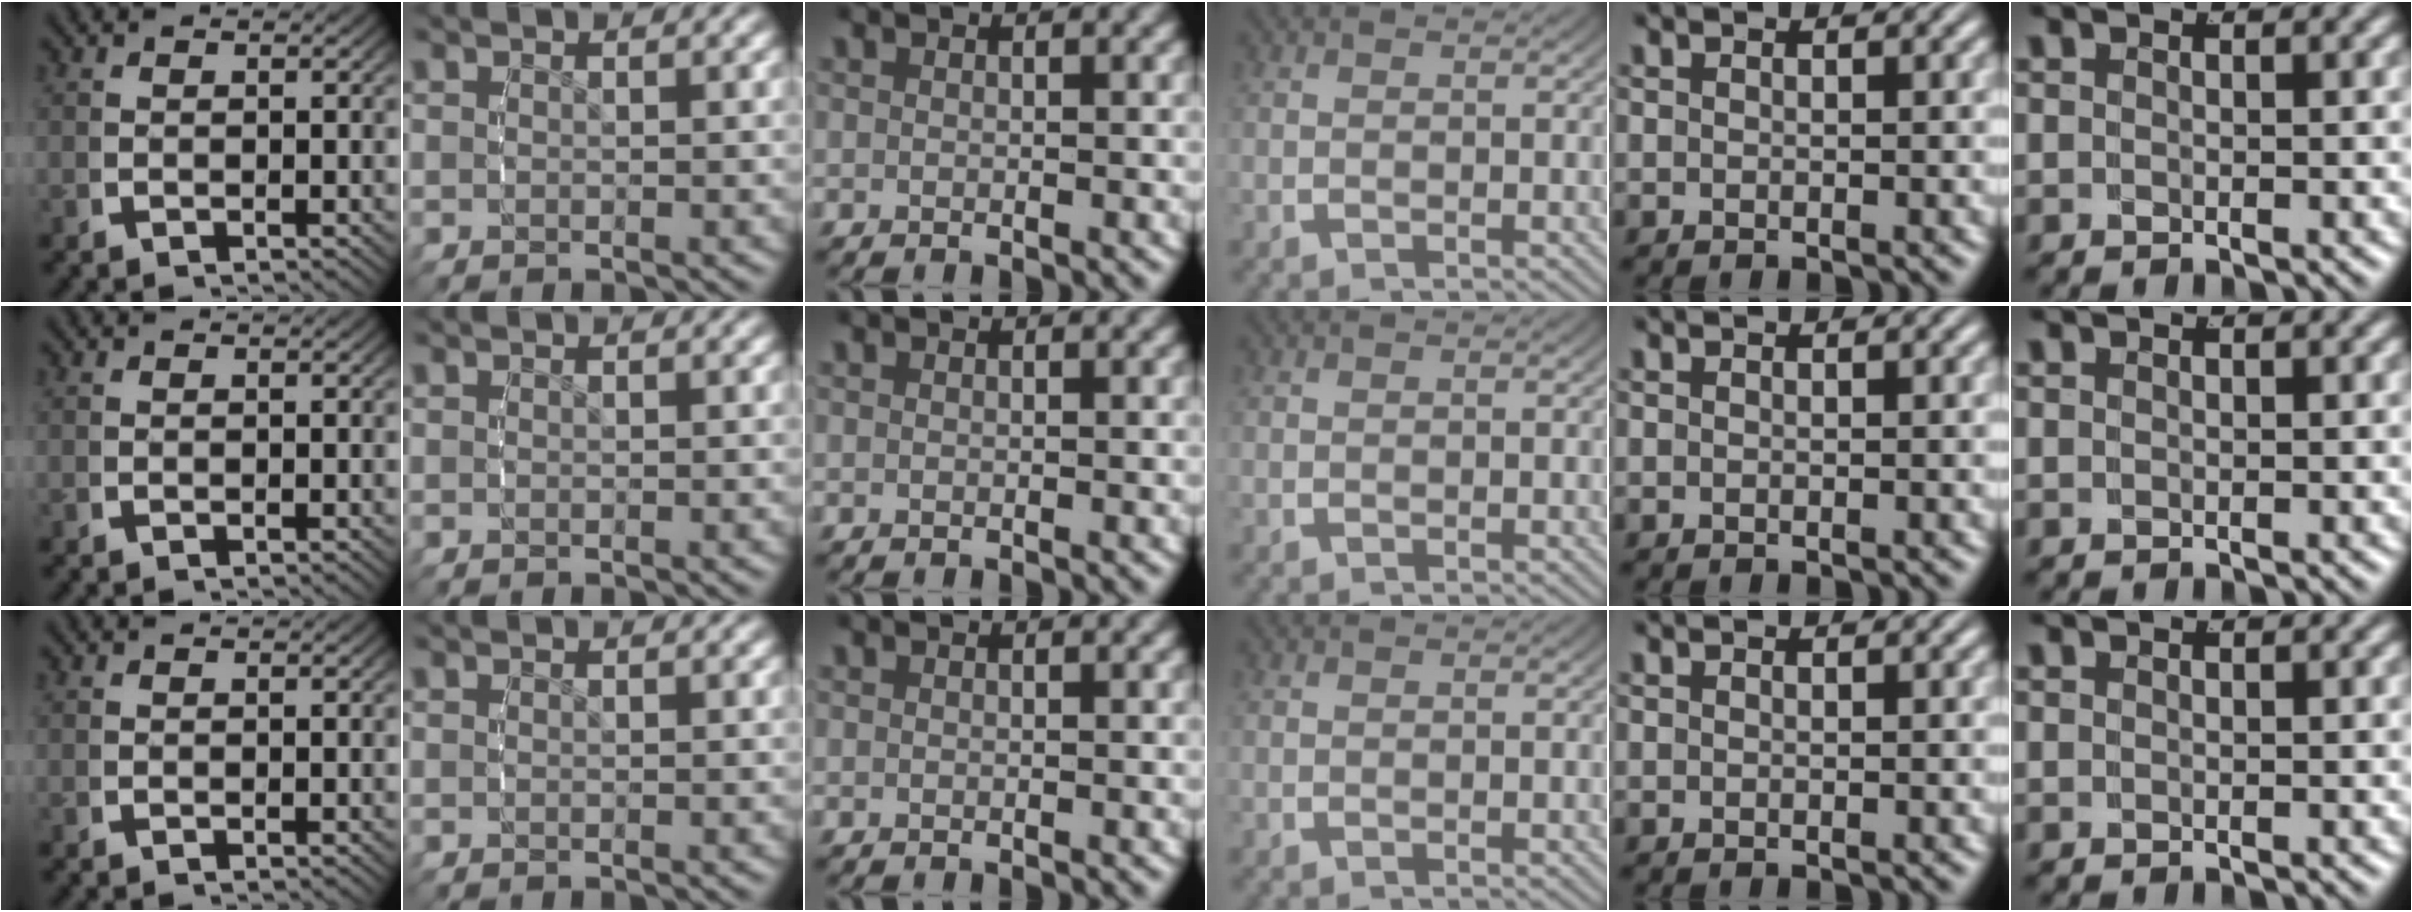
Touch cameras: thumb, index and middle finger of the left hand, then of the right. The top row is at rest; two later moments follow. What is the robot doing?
{"motion": "reach", "object": "ribbon"}